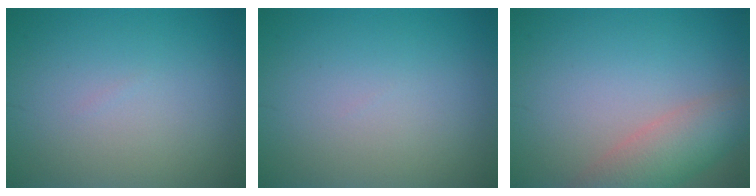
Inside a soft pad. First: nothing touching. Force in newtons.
{"total": 0.0}
{"total": 4.8, "press": 4.8, "slide": 0.5}